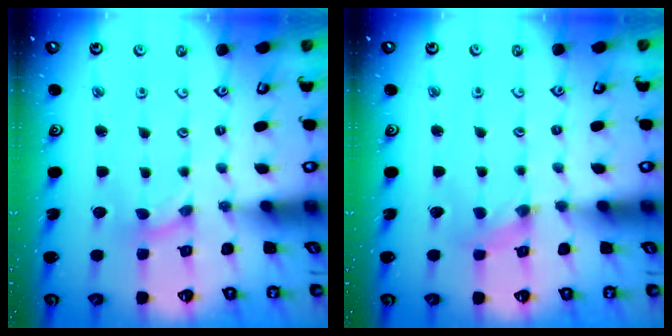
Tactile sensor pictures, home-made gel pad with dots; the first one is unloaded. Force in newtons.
{"total": 0.0}